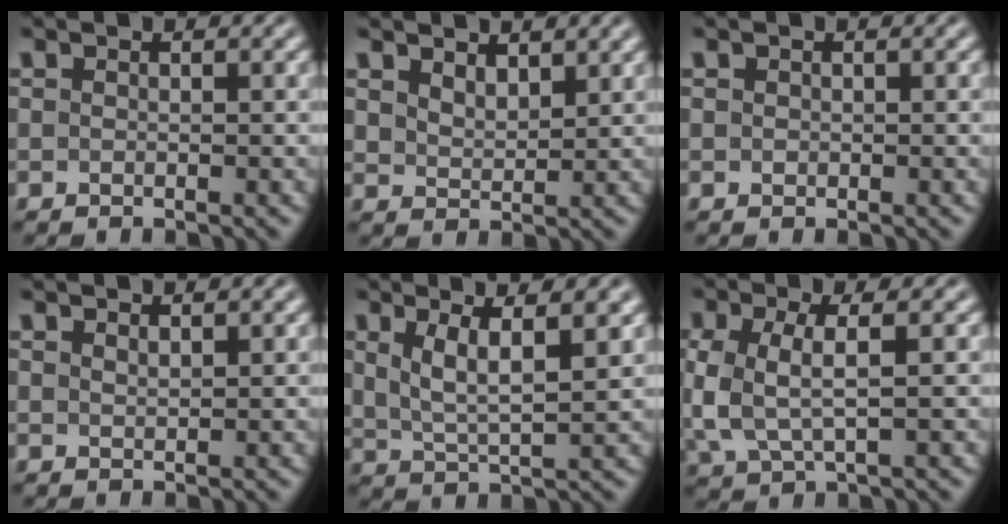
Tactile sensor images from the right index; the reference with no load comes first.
{"total": 2.3, "force": [2.2, 0.2, 0.5], "torque": [-0.007, -0.012, 0.048]}
{"total": 0.0}
{"total": 1.3, "force": [1.0, -0.9, 0.0], "torque": [0.009, -0.006, 0.027]}
{"total": 4.2, "force": [1.4, 1.6, 3.6], "torque": [-0.059, -0.015, 0.035]}
{"total": 4.4, "force": [0.0, 2.5, 3.6], "torque": [-0.095, -0.019, 0.015]}